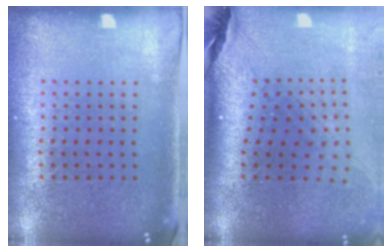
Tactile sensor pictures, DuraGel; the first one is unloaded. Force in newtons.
{"total": 2.4, "press": 1.8, "slide": 1.6}